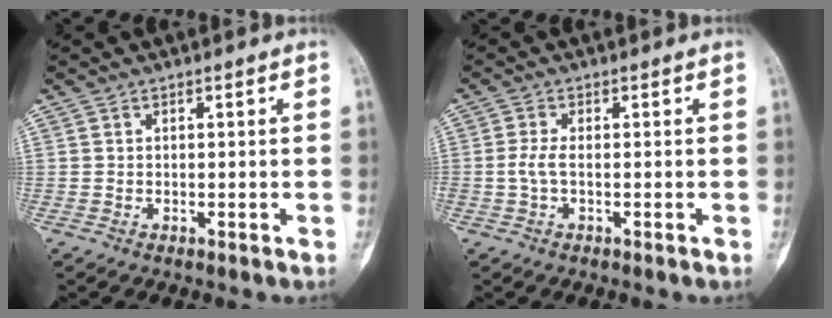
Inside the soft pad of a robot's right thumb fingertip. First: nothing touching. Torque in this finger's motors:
{"motor_torque": [-0.03, 0.18, 0.53, -0.01, 0.07]}